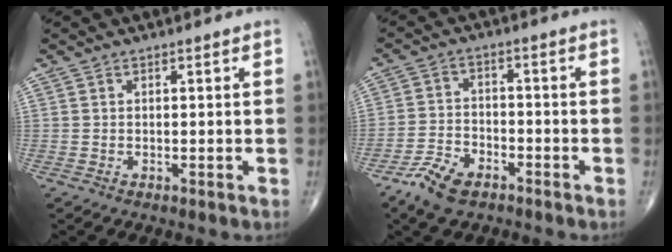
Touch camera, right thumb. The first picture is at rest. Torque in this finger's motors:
{"motor_torque": [0.16, 0.02, 0.13, 0.17, 0.13]}